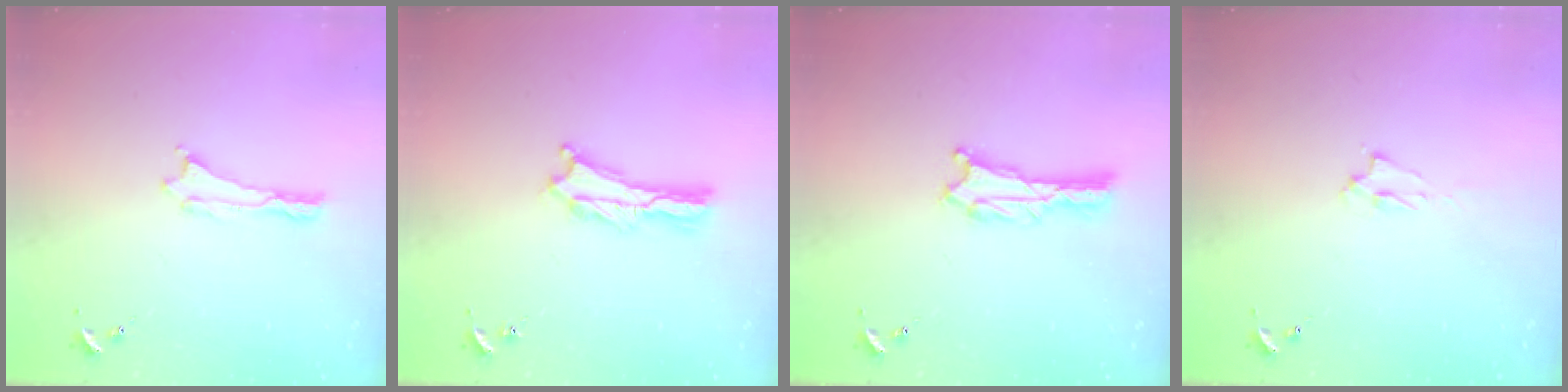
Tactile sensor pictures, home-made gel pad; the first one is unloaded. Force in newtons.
{"total": 1.2, "press": 1.1, "slide": 0.3}
{"total": 0.9, "press": 0.9, "slide": 0.1}
{"total": 1.4, "press": 1.3, "slide": 0.3}